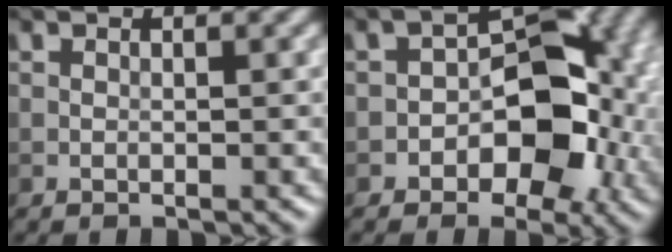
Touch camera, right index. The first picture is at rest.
{"total": 8.7, "force": [-2.1, 5.4, 6.5], "torque": [-0.067, 0.010, -0.042]}